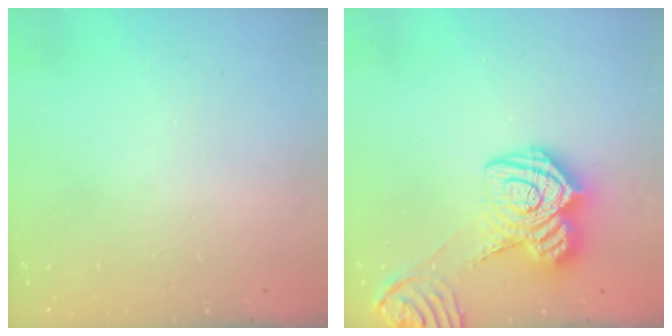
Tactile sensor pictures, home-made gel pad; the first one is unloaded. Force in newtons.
{"total": 17.8, "press": 17.8, "slide": 1.2}